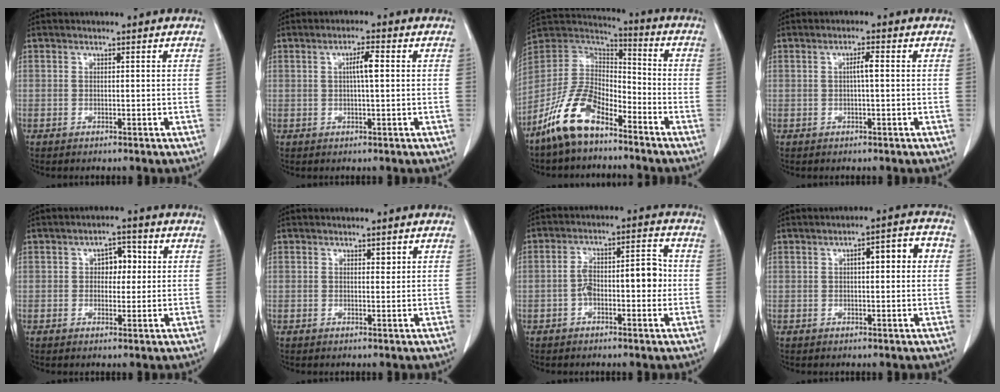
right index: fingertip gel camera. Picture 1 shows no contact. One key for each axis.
{"total": 3.2, "fx": 0.4, "fy": 0.2, "fz": 3.2, "tx": -0.056, "ty": 0.004, "tz": 0.006}
{"total": 13.1, "fx": -8.8, "fy": 5.6, "fz": 7.9, "tx": -0.168, "ty": 0.015, "tz": -0.175}
{"total": 2.0, "fx": 0.1, "fy": 0.1, "fz": 2.0, "tx": -0.035, "ty": 0.004, "tz": 0.001}
{"total": 4.1, "fx": 0.7, "fy": 2.5, "fz": 3.2, "tx": -0.042, "ty": 0.014, "tz": 0.009}
{"total": 0.8, "fx": 0.4, "fy": 0.4, "fz": 0.5, "tx": -0.005, "ty": -0.003, "tz": 0.005}
{"total": 8.1, "fx": -1.1, "fy": 3.2, "fz": 7.4, "tx": -0.121, "ty": 0.038, "tz": -0.016}
{"total": 5.8, "fx": 0.9, "fy": 1.3, "fz": 5.6, "tx": -0.081, "ty": 0.024, "tz": 0.010}